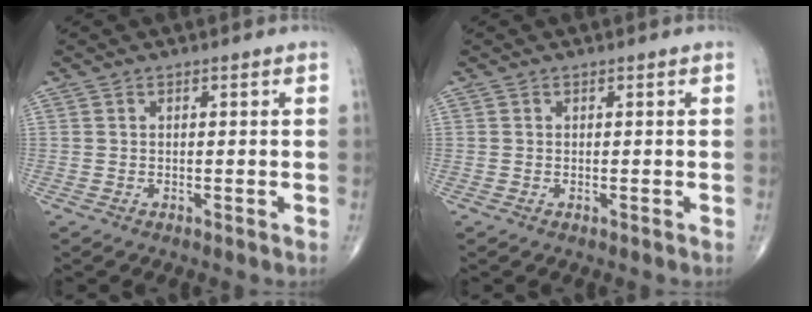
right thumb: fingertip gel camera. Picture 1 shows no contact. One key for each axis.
{"total": 0.0}